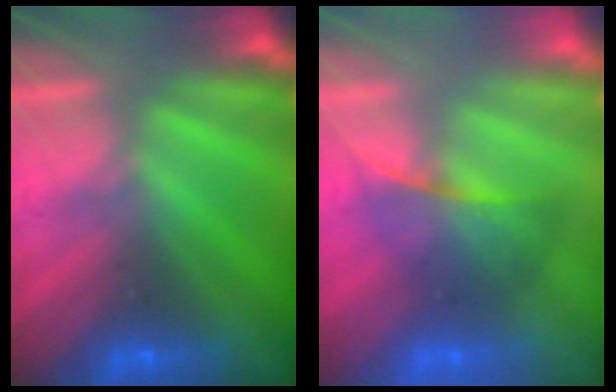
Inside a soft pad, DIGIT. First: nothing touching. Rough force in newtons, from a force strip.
{"total": 2.1}